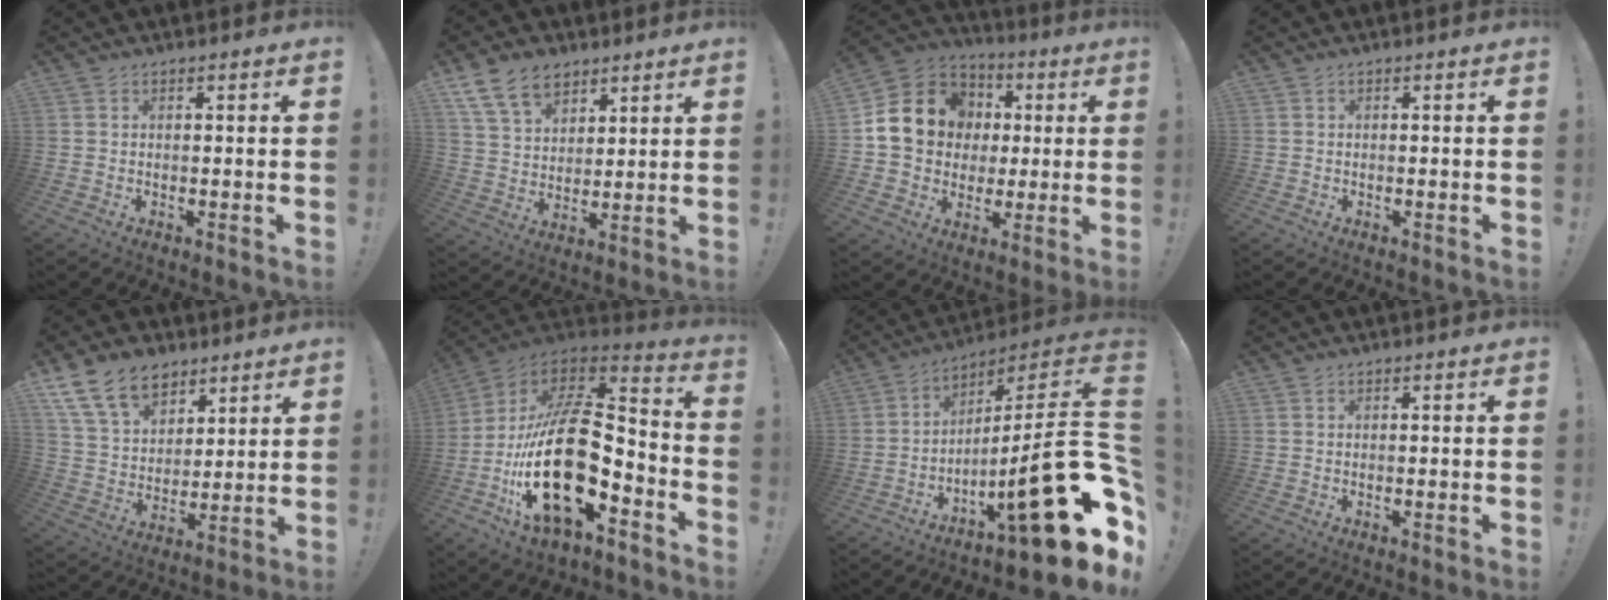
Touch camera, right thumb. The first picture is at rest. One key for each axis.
{"total": 13.0, "fx": 7.9, "fy": 8.6, "fz": 5.8, "tx": -0.094, "ty": -0.039, "tz": 0.152}
{"total": 17.4, "fx": 3.2, "fy": 15.1, "fz": 8.1, "tx": -0.121, "ty": 0.005, "tz": 0.084}
{"total": 0.8, "fx": -0.6, "fy": 0.6, "fz": -0.1, "tx": 0.003, "ty": 0.002, "tz": -0.011}
{"total": 15.6, "fx": 9.9, "fy": 10.0, "fz": 6.6, "tx": -0.119, "ty": -0.057, "tz": 0.191}
{"total": 27.7, "fx": -5.7, "fy": 13.2, "fz": 23.7, "tx": -0.457, "ty": 0.022, "tz": -0.089}
{"total": 25.7, "fx": -8.3, "fy": 5.0, "fz": 23.7, "tx": -0.336, "ty": 0.020, "tz": -0.128}
{"total": 0.0}